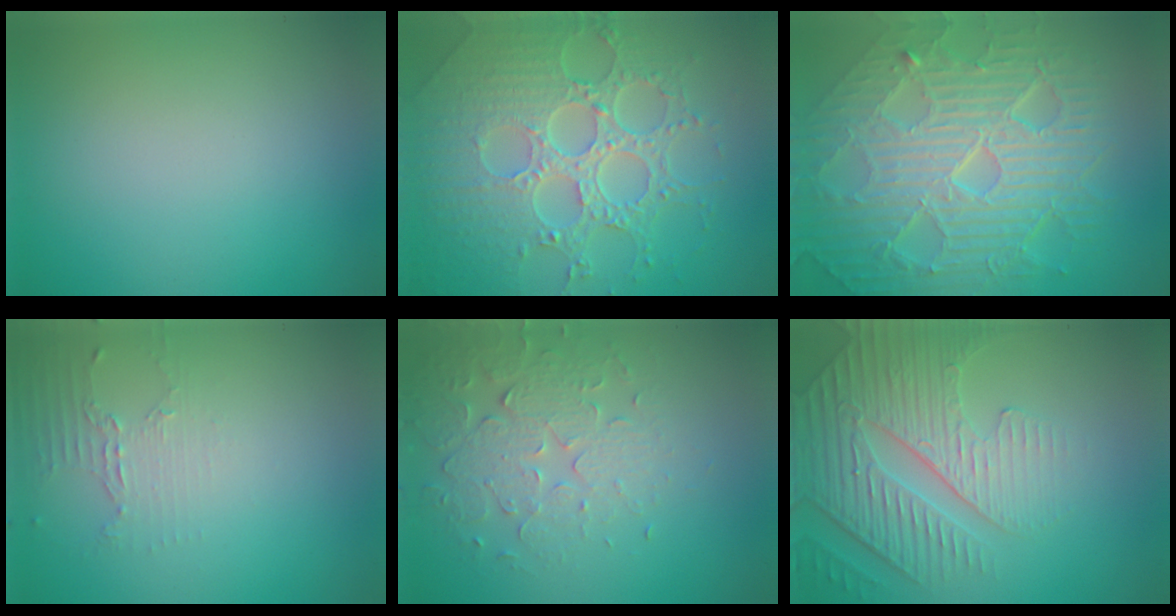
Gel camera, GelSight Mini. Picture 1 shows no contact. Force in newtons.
{"total": 8.1, "press": 5.9, "slide": 5.5}
{"total": 11.3, "press": 7.5, "slide": 8.4}
{"total": 2.0, "press": 1.5, "slide": 1.4}
{"total": 3.9, "press": 3.6, "slide": 1.7}
{"total": 4.6, "press": 4.3, "slide": 1.6}